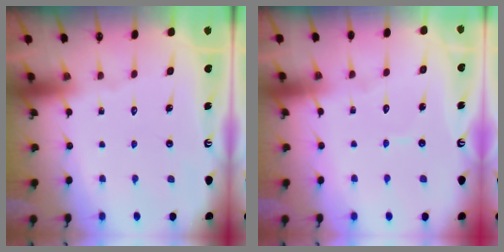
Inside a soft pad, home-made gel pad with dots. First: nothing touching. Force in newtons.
{"total": 4.5, "press": 4.4, "slide": 0.4}